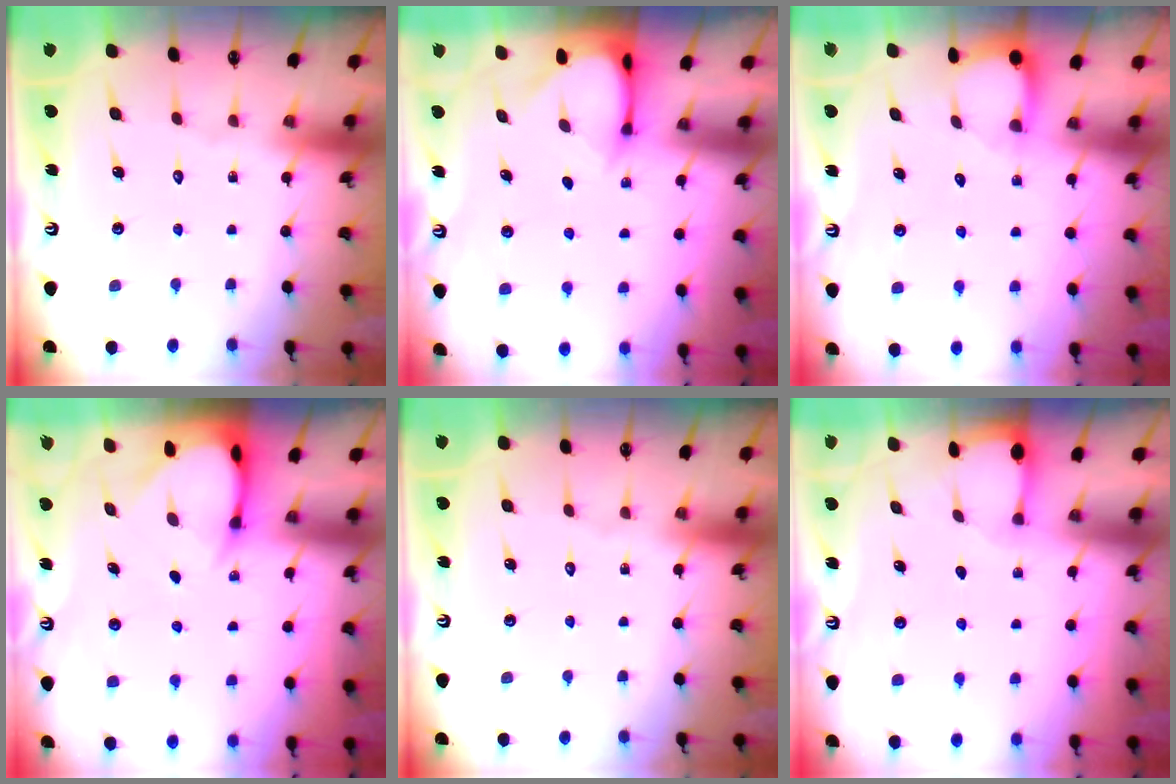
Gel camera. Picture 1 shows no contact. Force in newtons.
{"total": 3.4, "press": 3.4, "slide": 0.3}
{"total": 2.4, "press": 2.4, "slide": 0.3}
{"total": 3.5, "press": 3.4, "slide": 0.2}
{"total": 0.0}
{"total": 1.6, "press": 1.5, "slide": 0.3}